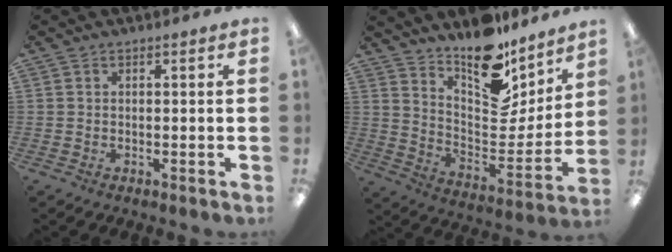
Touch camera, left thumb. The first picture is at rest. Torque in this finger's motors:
{"motor_torque": [1.86, 0.95, 1.31, -0.92, 0.07]}